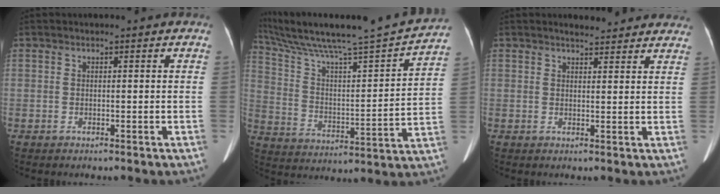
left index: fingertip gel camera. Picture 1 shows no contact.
{"total": 21.3, "force": [19.2, 0.5, 9.2], "torque": [-0.164, -0.024, 0.292]}
{"total": 7.3, "force": [6.8, 1.5, 2.2], "torque": [-0.019, 0.008, 0.069]}